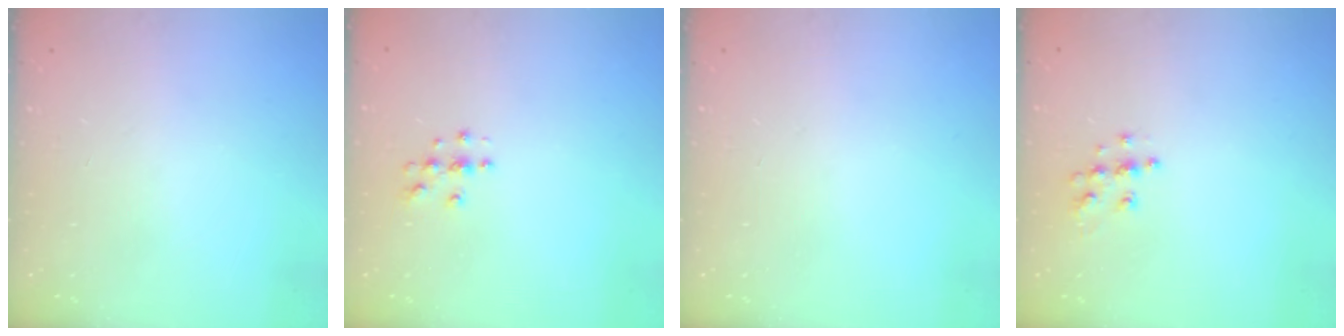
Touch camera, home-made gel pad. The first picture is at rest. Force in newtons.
{"total": 3.6, "press": 3.6, "slide": 0.4}
{"total": 0.0}
{"total": 7.4, "press": 7.4, "slide": 0.2}